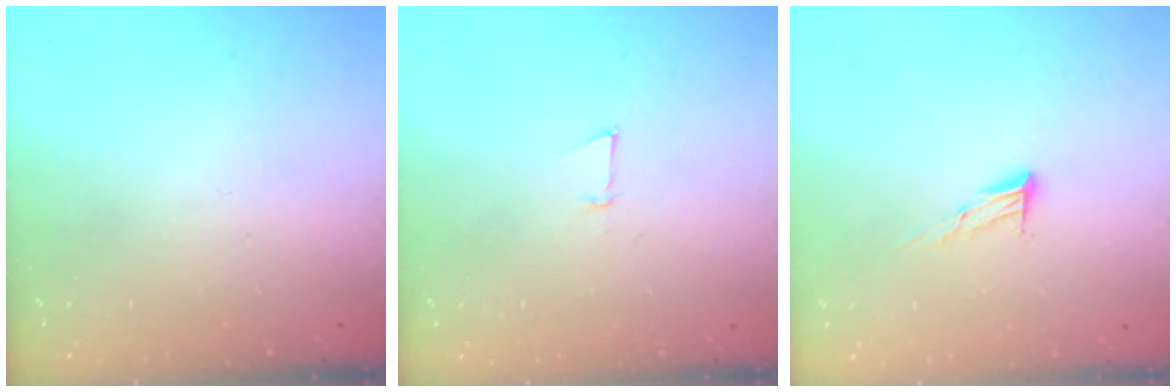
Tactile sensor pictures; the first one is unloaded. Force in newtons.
{"total": 3.3, "press": 3.3, "slide": 0.6}
{"total": 7.2, "press": 7.1, "slide": 1.2}